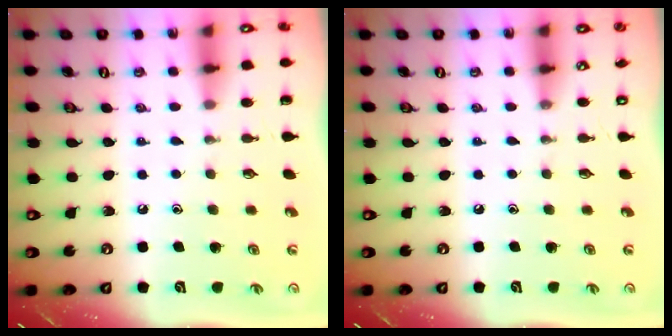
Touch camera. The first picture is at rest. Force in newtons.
{"total": 0.0}